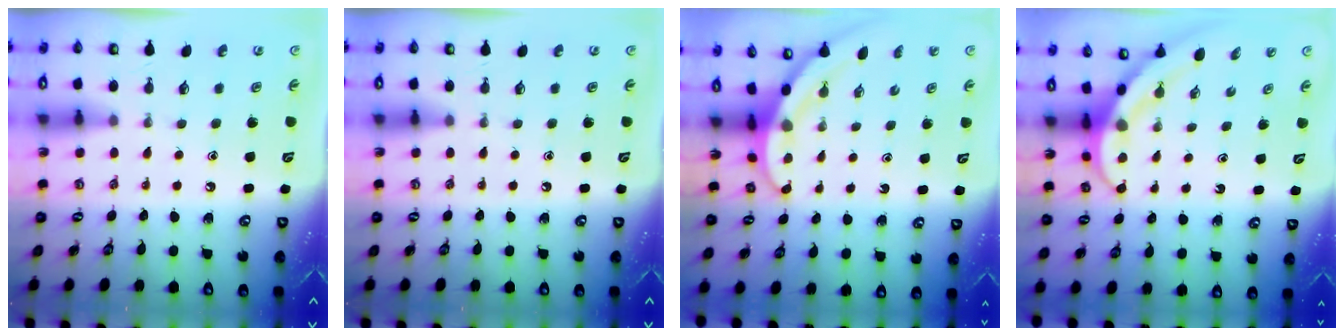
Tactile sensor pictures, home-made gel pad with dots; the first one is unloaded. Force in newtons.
{"total": 0.0}
{"total": 3.2, "press": 3.2, "slide": 0.1}
{"total": 4.0, "press": 4.0, "slide": 0.4}